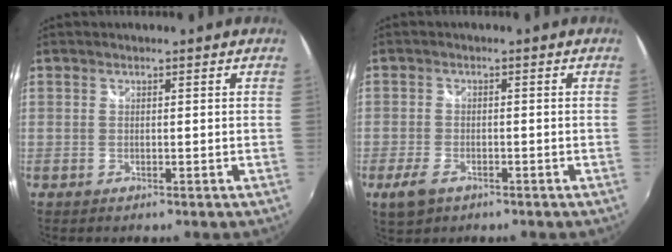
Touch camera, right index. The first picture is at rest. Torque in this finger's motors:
{"motor_torque": [0.20, -0.23, 0.16, 0.02]}